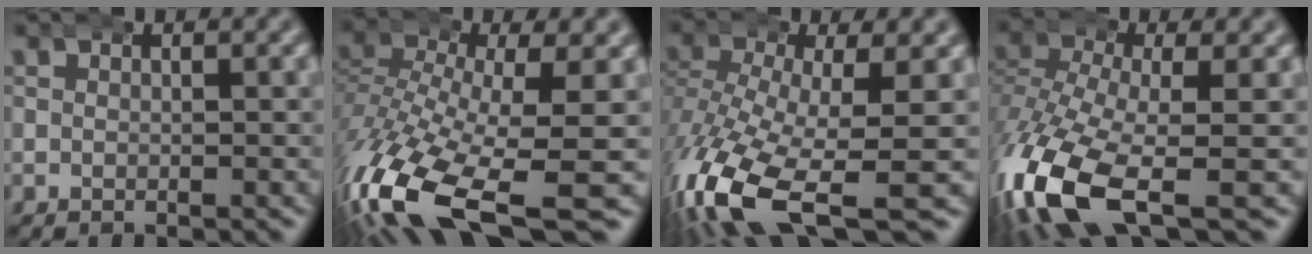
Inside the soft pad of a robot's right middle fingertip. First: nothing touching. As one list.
[{"total": 11.4, "force": [-6.2, 5.2, 8.1], "torque": [-0.202, -0.066, -0.071]}, {"total": 10.5, "force": [-5.6, 4.9, 7.5], "torque": [-0.192, -0.066, -0.055]}, {"total": 9.9, "force": [-4.6, 5.3, 7.1], "torque": [-0.196, -0.056, -0.050]}]